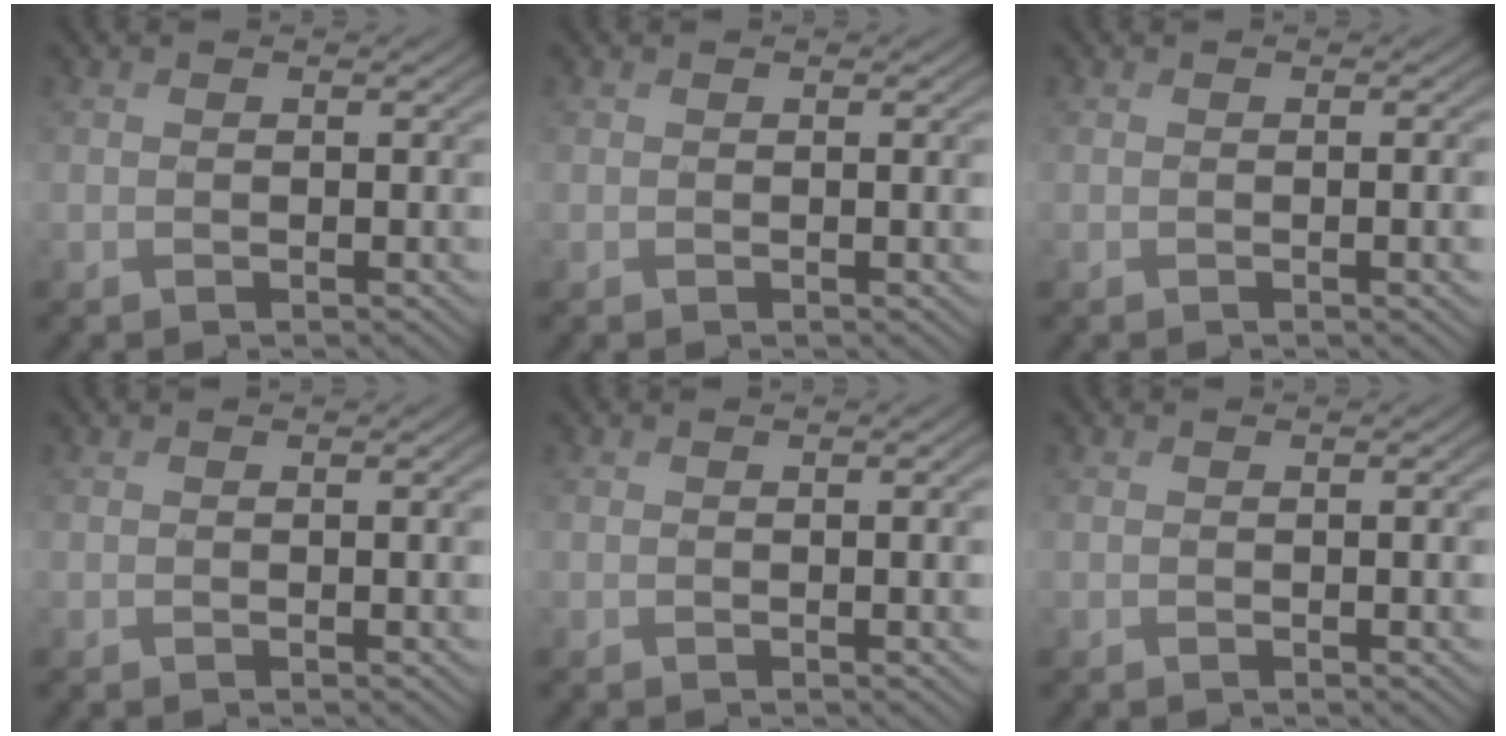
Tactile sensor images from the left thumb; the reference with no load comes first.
{"total": 1.2, "force": [0.1, 0.2, 1.2], "torque": [-0.018, 0.001, 0.001]}
{"total": 2.6, "force": [-0.3, 0.5, 2.5], "torque": [-0.036, 0.002, -0.005]}
{"total": 1.4, "force": [0.1, 0.2, 1.3], "torque": [-0.019, 0.002, 0.001]}
{"total": 3.1, "force": [0.0, 0.7, 3.0], "torque": [-0.041, 0.006, -0.001]}
{"total": 2.6, "force": [0.0, 0.5, 2.5], "torque": [-0.033, 0.005, -0.001]}